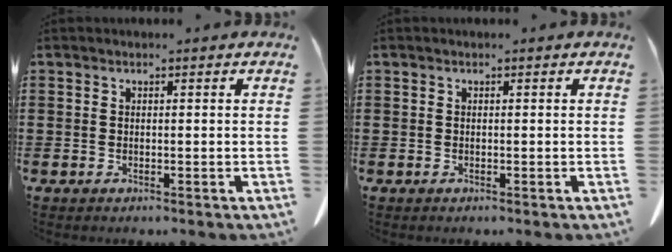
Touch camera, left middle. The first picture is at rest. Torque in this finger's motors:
{"motor_torque": [-0.35, -0.36, 0.01, 0.01]}